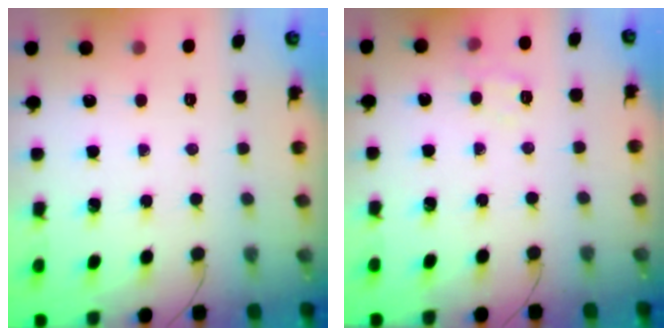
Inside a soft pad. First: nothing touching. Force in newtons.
{"total": 7.7, "press": 7.6, "slide": 1.2}